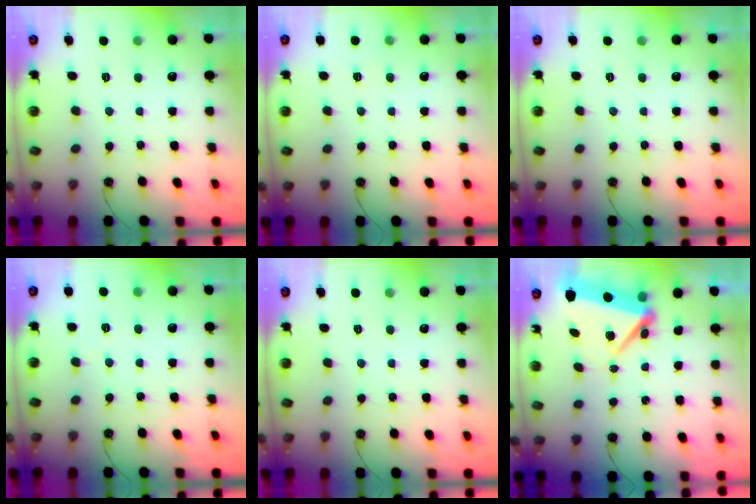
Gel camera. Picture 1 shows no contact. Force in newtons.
{"total": 2.4, "press": 2.4, "slide": 0.4}
{"total": 0.0}
{"total": 3.3, "press": 2.5, "slide": 2.2}
{"total": 0.0}
{"total": 7.0, "press": 6.9, "slide": 1.3}